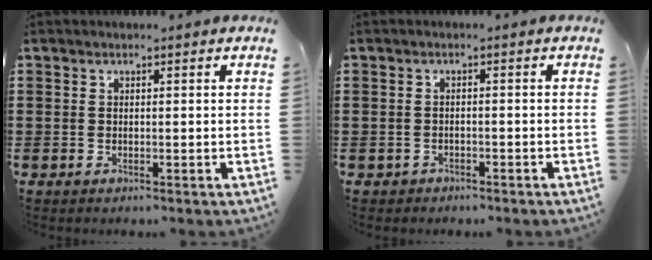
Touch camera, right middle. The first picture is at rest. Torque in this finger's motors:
{"motor_torque": [-0.18, -0.04, -0.01, -0.01]}